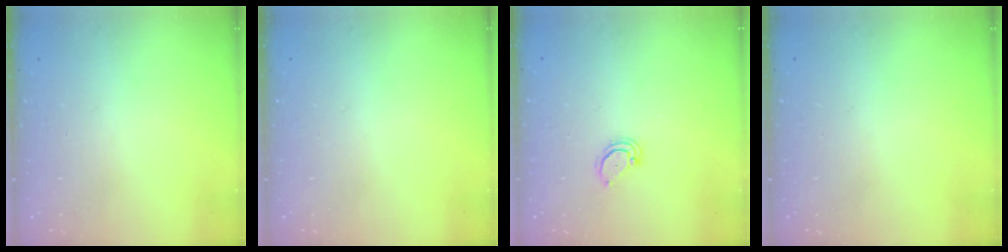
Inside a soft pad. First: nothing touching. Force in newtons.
{"total": 0.0}
{"total": 3.0, "press": 3.0, "slide": 0.2}
{"total": 0.0}